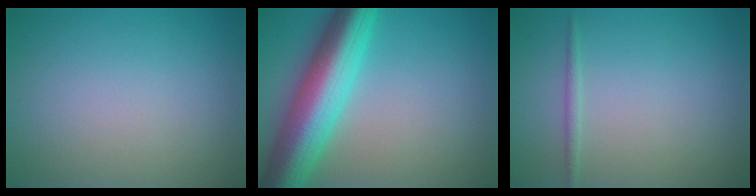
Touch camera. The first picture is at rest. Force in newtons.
{"total": 9.8, "press": 9.8, "slide": 0.4}
{"total": 0.8, "press": 0.8, "slide": 0.0}